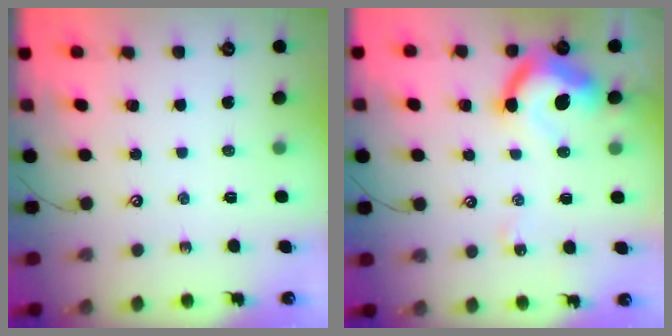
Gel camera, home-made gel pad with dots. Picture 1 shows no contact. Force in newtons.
{"total": 12.3, "press": 12.3, "slide": 1.2}